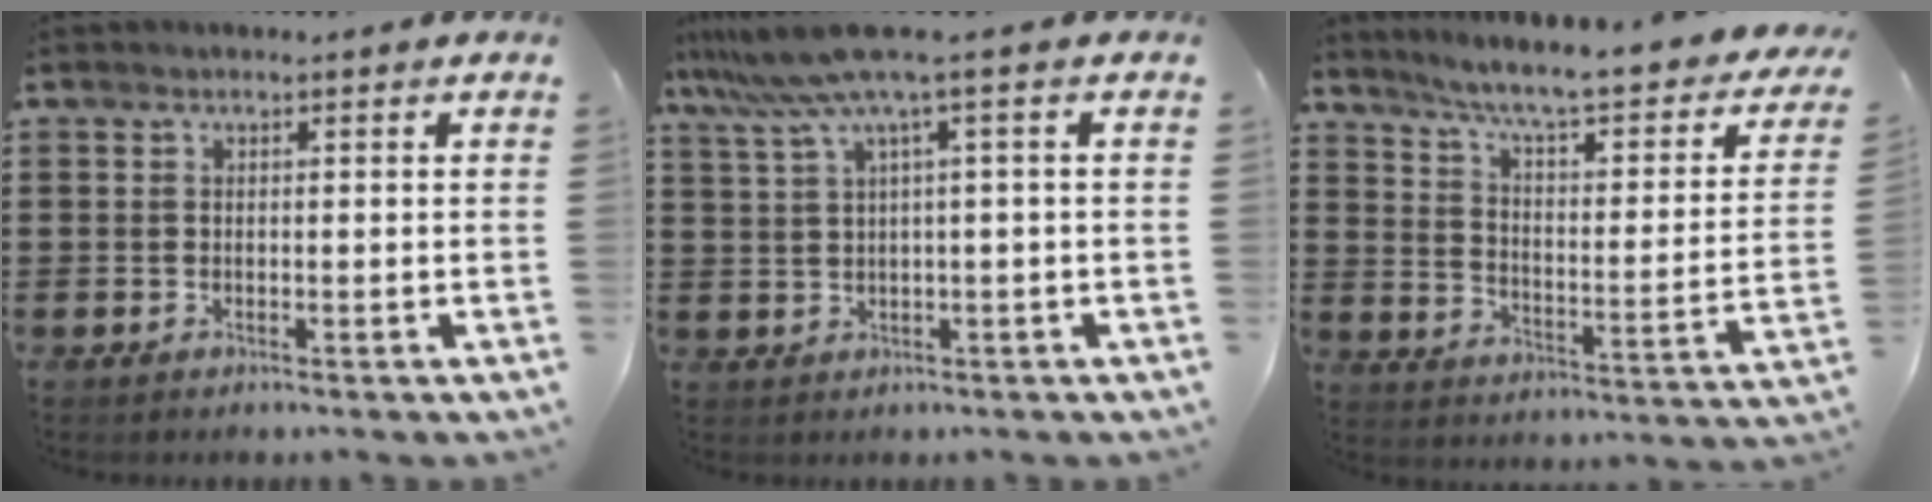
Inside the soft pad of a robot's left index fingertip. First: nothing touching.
{"total": 6.2, "force": [2.5, -0.6, 5.7], "torque": [-0.139, -0.027, 0.036]}
{"total": 6.7, "force": [5.2, 0.0, 4.2], "torque": [-0.102, -0.045, 0.080]}